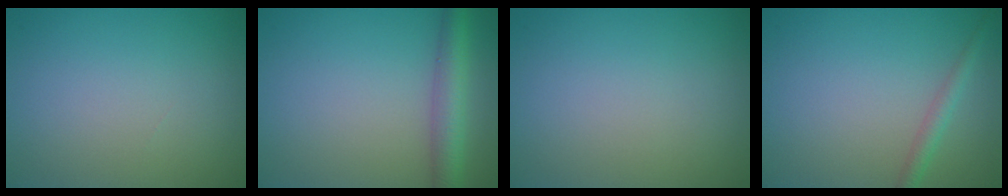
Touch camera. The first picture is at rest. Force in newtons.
{"total": 3.5, "press": 3.5, "slide": 0.1}
{"total": 0.0}
{"total": 1.5, "press": 1.5, "slide": 0.0}